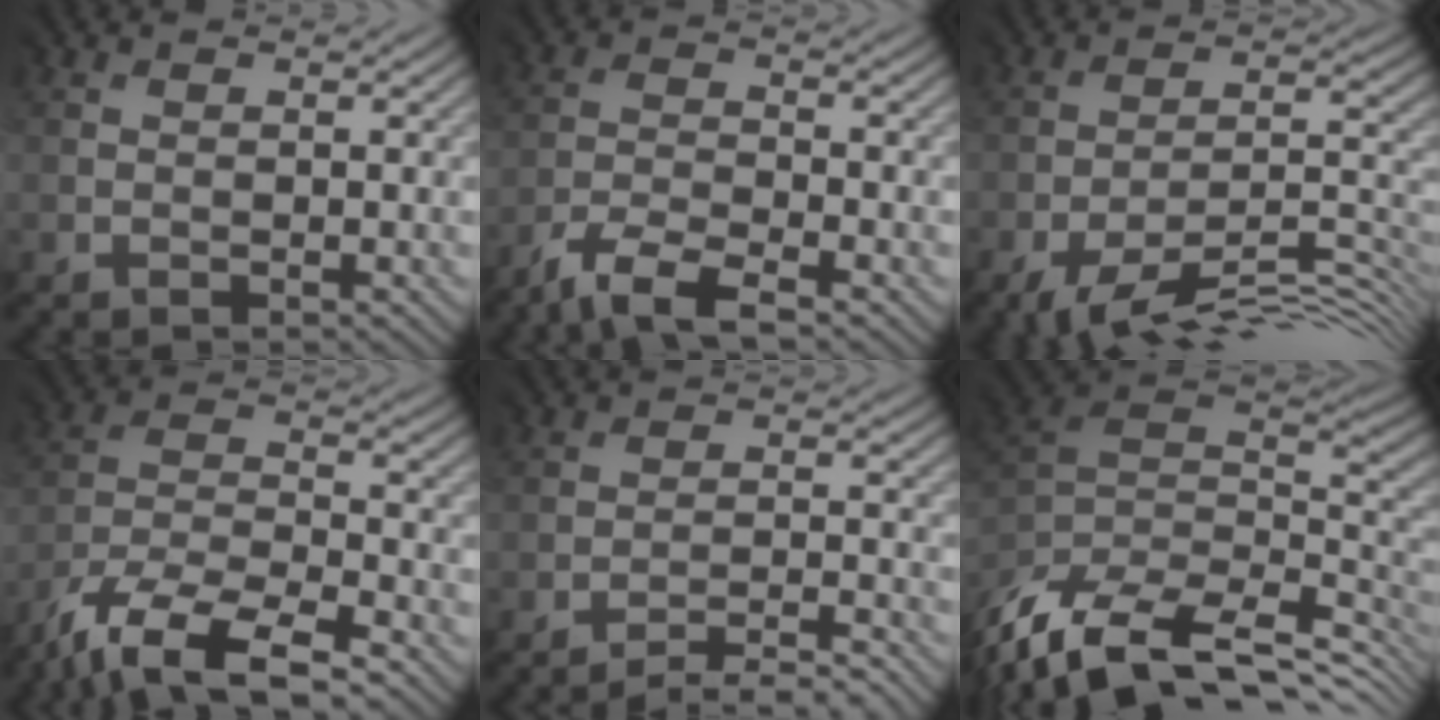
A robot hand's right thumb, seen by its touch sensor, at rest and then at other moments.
{"total": 4.8, "force": [-4.5, 0.2, 1.7], "torque": [-0.044, -0.005, -0.091]}
{"total": 9.5, "force": [-7.5, 1.8, 5.6], "torque": [-0.097, -0.009, -0.128]}
{"total": 10.1, "force": [-8.5, 2.6, 4.7], "torque": [-0.098, -0.013, -0.173]}
{"total": 3.9, "force": [-3.8, -0.8, 0.1], "torque": [-0.001, 0.007, -0.071]}
{"total": 10.6, "force": [-6.8, 4.7, 6.7], "torque": [-0.182, -0.016, -0.110]}